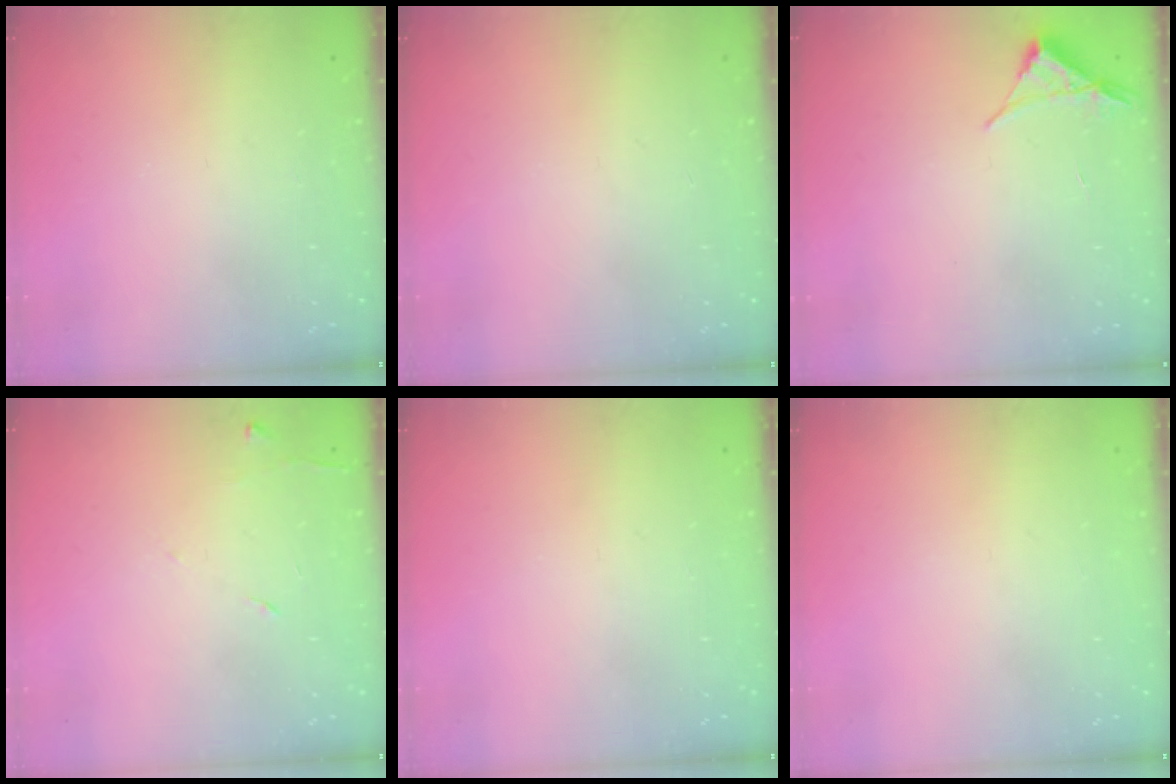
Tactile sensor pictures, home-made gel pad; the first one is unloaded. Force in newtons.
{"total": 0.0}
{"total": 3.5, "press": 3.5, "slide": 0.6}
{"total": 5.8, "press": 5.7, "slide": 0.6}
{"total": 0.0}
{"total": 0.0}